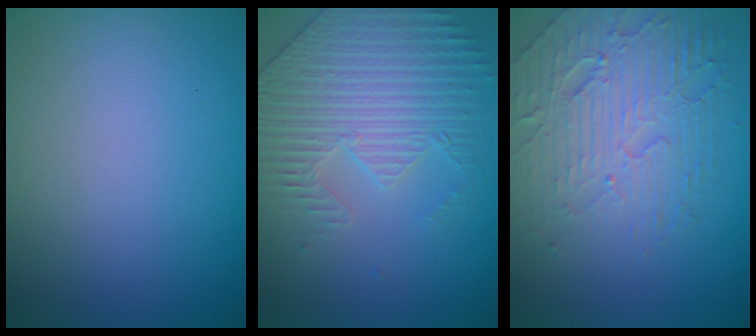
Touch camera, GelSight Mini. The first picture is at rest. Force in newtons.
{"total": 4.2, "press": 3.8, "slide": 1.8}
{"total": 5.9, "press": 4.5, "slide": 3.8}